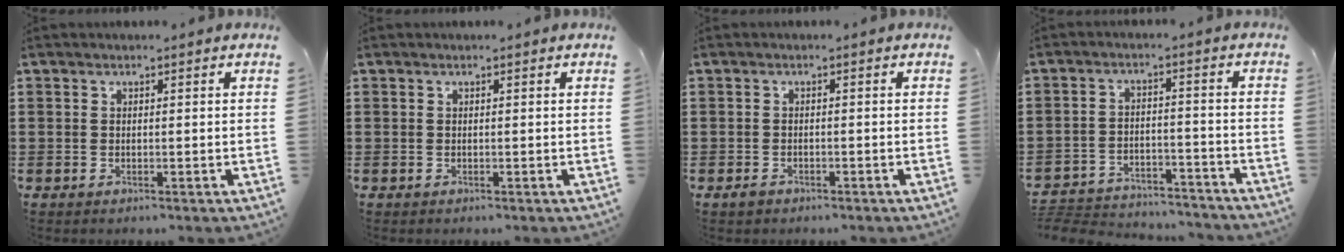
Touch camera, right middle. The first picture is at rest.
{"total": 0.0}
{"total": 1.0, "force": [-0.8, 0.5, 0.5], "torque": [-0.012, -0.004, -0.015]}
{"total": 4.6, "force": [-4.5, 0.7, 0.5], "torque": [-0.019, 0.001, -0.096]}